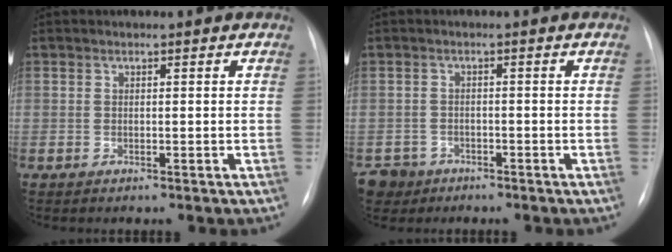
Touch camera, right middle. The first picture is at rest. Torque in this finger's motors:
{"motor_torque": [0.12, -0.24, -0.01, -0.01]}